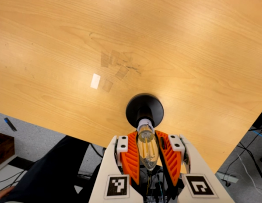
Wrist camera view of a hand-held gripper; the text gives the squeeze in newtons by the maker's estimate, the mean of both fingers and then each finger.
{"total": 18.1, "left": 16.9, "right": 19.4}